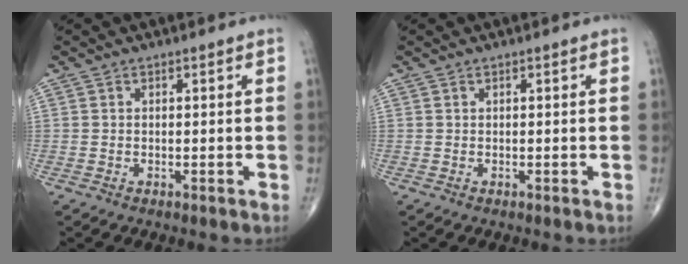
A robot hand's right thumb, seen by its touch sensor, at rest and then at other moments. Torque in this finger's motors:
{"motor_torque": [0.07, 0.07, -0.01, 0.01, 0.01]}